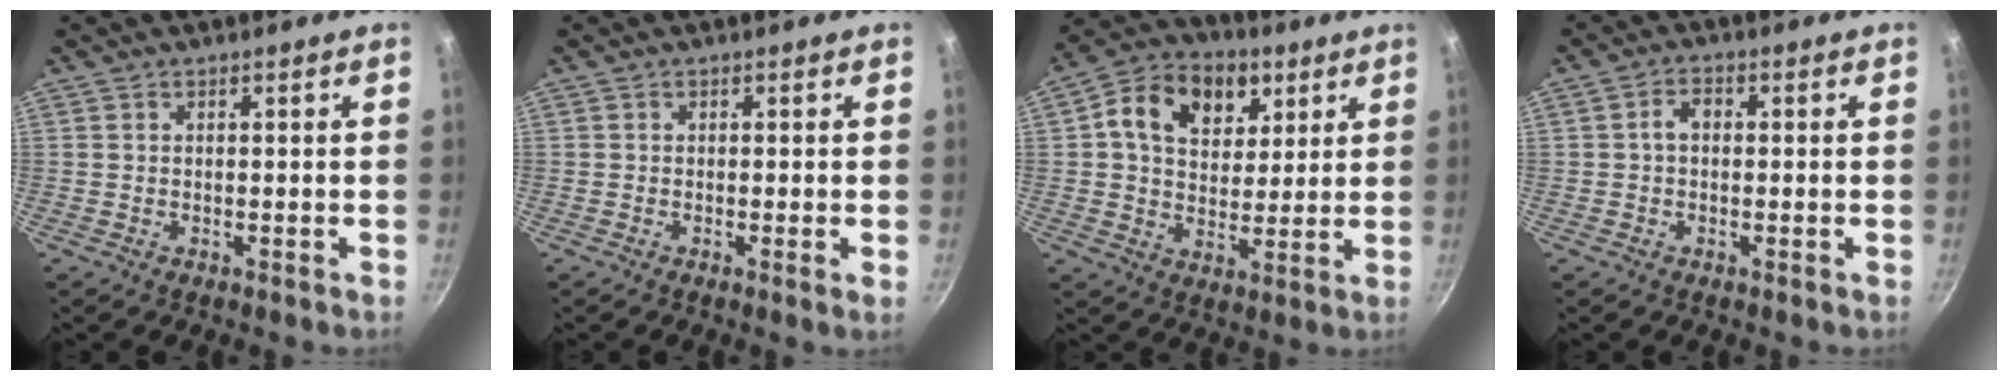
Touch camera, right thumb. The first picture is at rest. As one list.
[{"total": 1.0, "force": [-0.2, -0.1, 1.0], "torque": [-0.016, -0.005, -0.007]}, {"total": 14.5, "force": [5.4, 10.5, 8.4], "torque": [-0.114, -0.005, 0.076]}, {"total": 2.9, "force": [0.0, 2.1, 2.0], "torque": [-0.029, 0.010, -0.004]}]